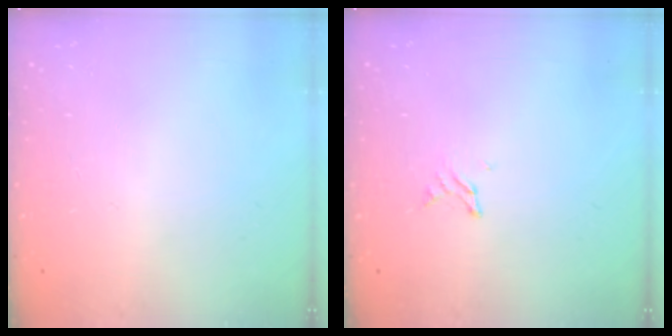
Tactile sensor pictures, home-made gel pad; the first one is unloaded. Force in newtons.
{"total": 2.2, "press": 2.2, "slide": 0.3}